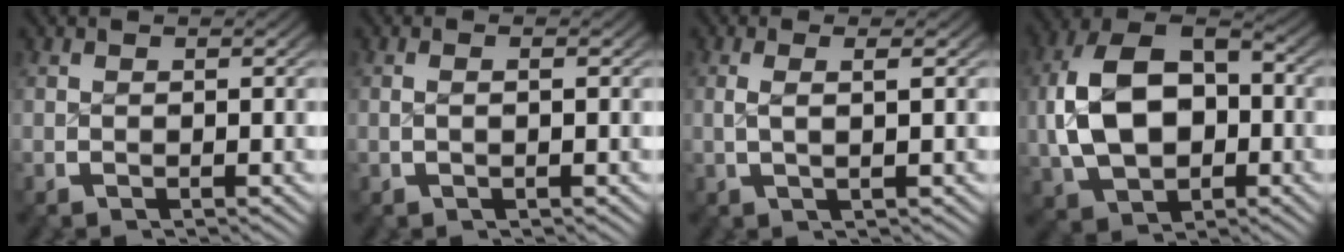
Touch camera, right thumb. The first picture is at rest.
{"total": 0.8, "force": [-0.1, 0.0, 0.8], "torque": [-0.017, 0.001, 0.000]}
{"total": 2.1, "force": [0.5, 0.4, 2.0], "torque": [-0.045, -0.001, 0.014]}
{"total": 13.2, "force": [0.1, 9.2, 9.4], "torque": [-0.201, -0.036, 0.024]}